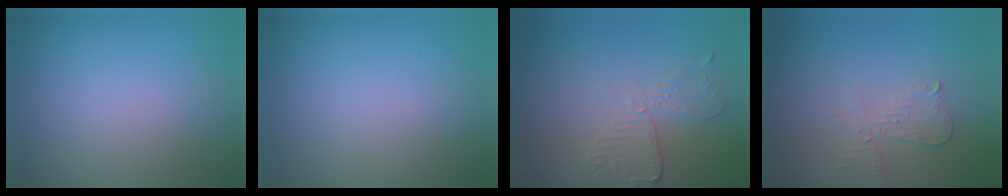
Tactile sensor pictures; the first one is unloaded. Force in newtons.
{"total": 0.0}
{"total": 2.7, "press": 2.4, "slide": 1.2}
{"total": 2.2, "press": 2.2, "slide": 0.1}